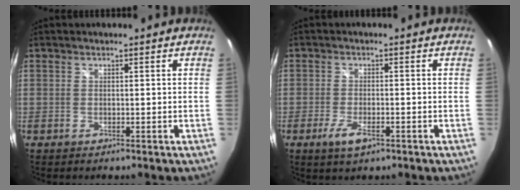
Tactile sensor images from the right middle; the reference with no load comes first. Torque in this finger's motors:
{"motor_torque": [0.57, -0.61, 0.08, 0.03]}